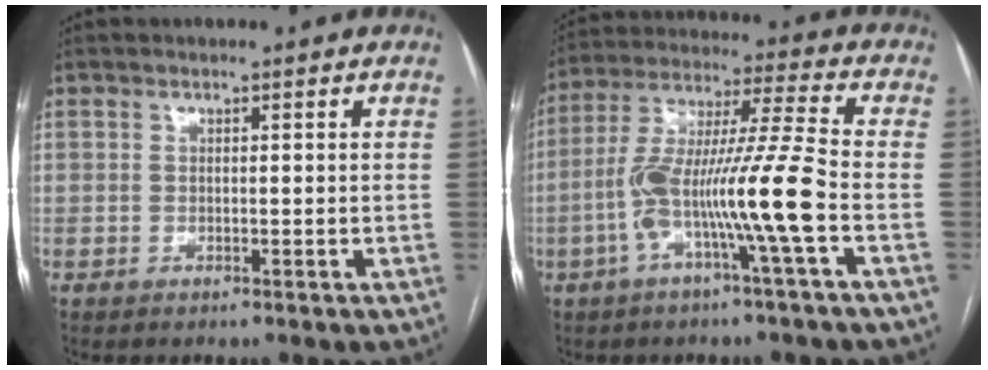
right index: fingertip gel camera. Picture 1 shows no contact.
{"total": 13.9, "force": [-4.4, -1.2, 13.2], "torque": [-0.256, 0.009, -0.086]}